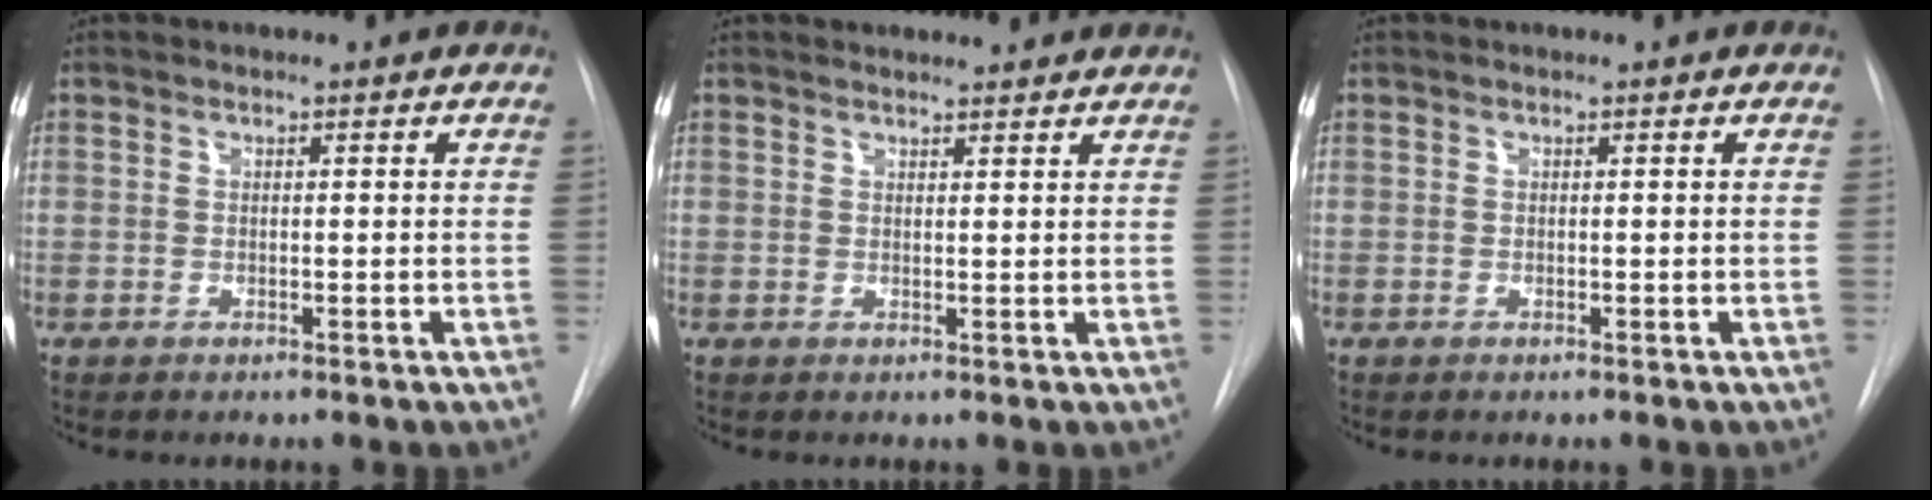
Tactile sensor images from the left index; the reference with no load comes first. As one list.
[{"total": 3.9, "force": [3.7, 0.8, 0.7], "torque": [-0.005, 0.012, 0.034]}, {"total": 0.0}]